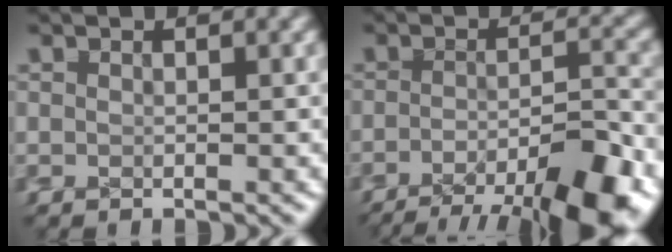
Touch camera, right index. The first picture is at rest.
{"total": 11.8, "force": [-8.5, 5.2, 6.3], "torque": [-0.063, -0.026, -0.128]}